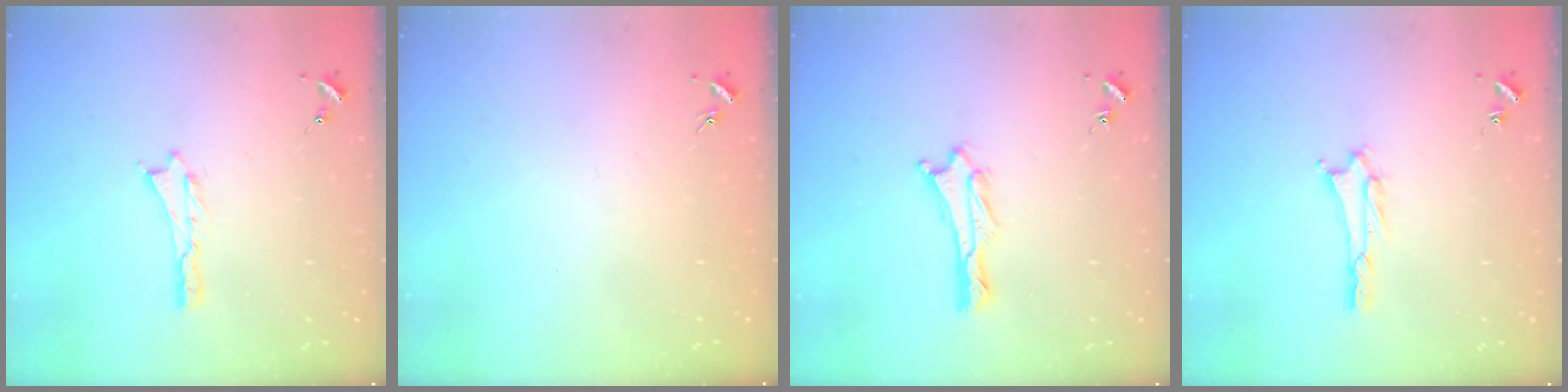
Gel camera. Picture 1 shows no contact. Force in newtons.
{"total": 0.0}
{"total": 1.9, "press": 1.9, "slide": 0.1}
{"total": 1.5, "press": 1.5, "slide": 0.3}